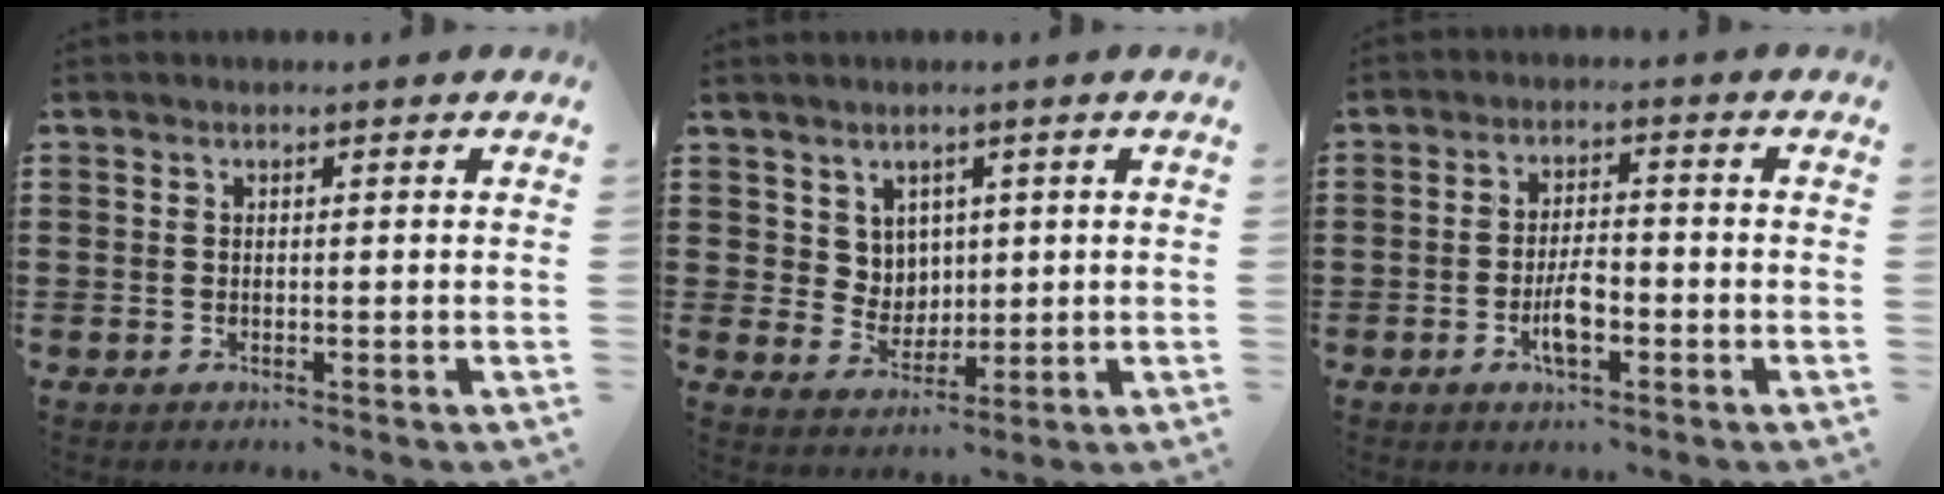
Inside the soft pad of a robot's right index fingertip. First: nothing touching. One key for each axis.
{"total": 4.3, "fx": 2.4, "fy": 3.5, "fz": 0.7, "tx": -0.032, "ty": 0.003, "tz": 0.044}
{"total": 4.8, "fx": -1.8, "fy": 1.7, "fz": 4.2, "tx": -0.085, "ty": 0.002, "tz": -0.035}